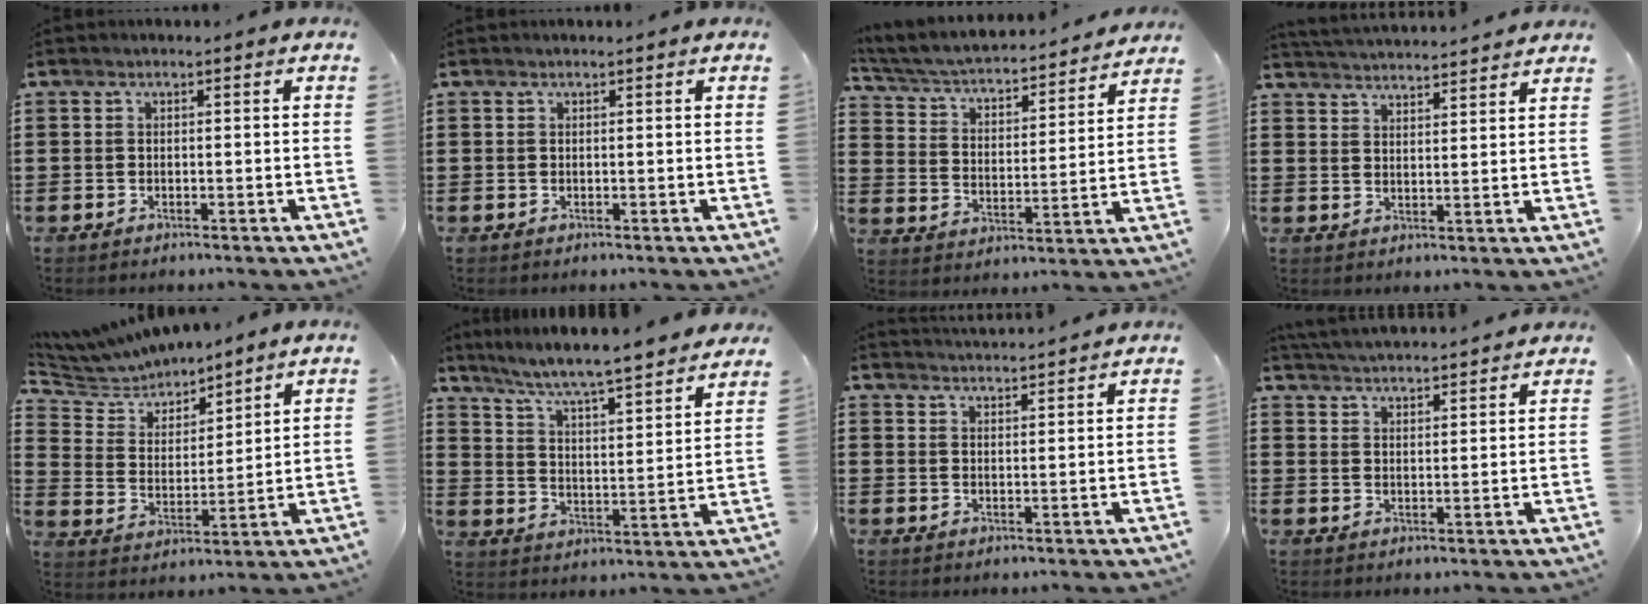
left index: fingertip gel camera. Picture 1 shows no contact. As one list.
[{"total": 0.0}, {"total": 3.4, "force": [3.1, 0.6, 1.4], "torque": [-0.044, -0.030, 0.042]}, {"total": 3.5, "force": [3.5, -0.4, -0.1], "torque": [-0.012, -0.021, 0.062]}, {"total": 6.1, "force": [5.9, 1.2, 0.3], "torque": [-0.043, -0.035, 0.103]}, {"total": 5.9, "force": [5.4, -0.5, 2.4], "torque": [-0.071, -0.048, 0.083]}, {"total": 3.0, "force": [2.9, -0.4, -0.1], "torque": [-0.006, -0.014, 0.055]}, {"total": 3.9, "force": [3.9, -0.4, 0.1], "torque": [-0.016, -0.019, 0.069]}]